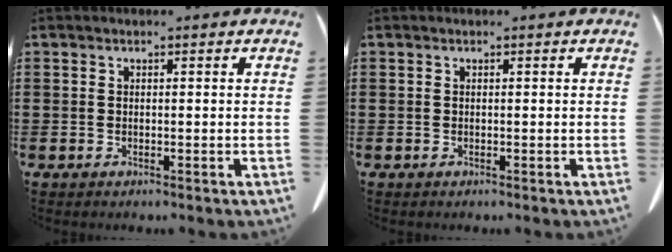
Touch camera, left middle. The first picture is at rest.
{"total": 0.0}